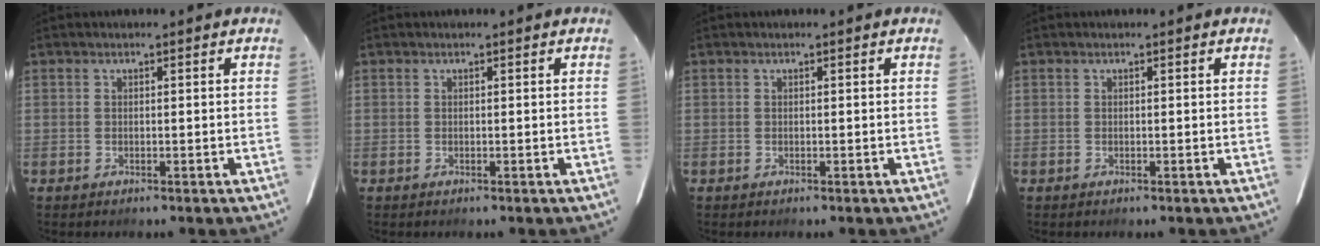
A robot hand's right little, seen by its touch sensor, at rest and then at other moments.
{"total": 0.0}
{"total": 0.0}
{"total": 0.0}